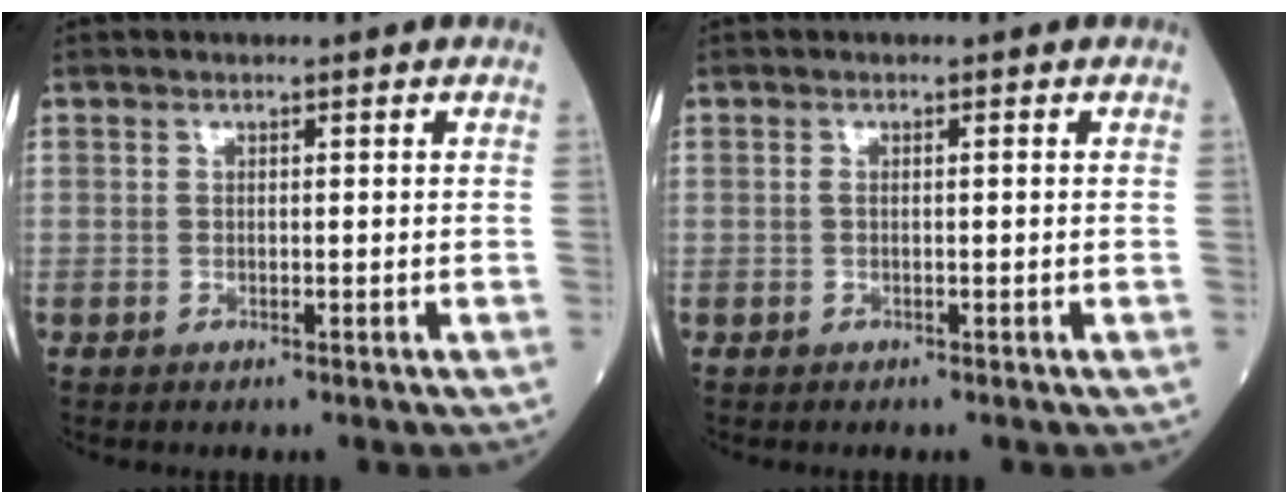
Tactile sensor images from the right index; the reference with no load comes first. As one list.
[{"total": 0.7, "force": [0.0, 0.1, 0.7], "torque": [-0.014, 0.000, 0.001]}]